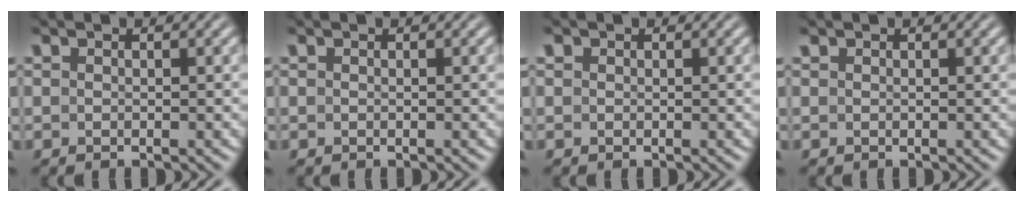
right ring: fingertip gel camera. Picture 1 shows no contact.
{"total": 0.0}
{"total": 0.9, "force": [0.2, 0.9, 0.2], "torque": [-0.019, -0.008, 0.009]}
{"total": 0.0}